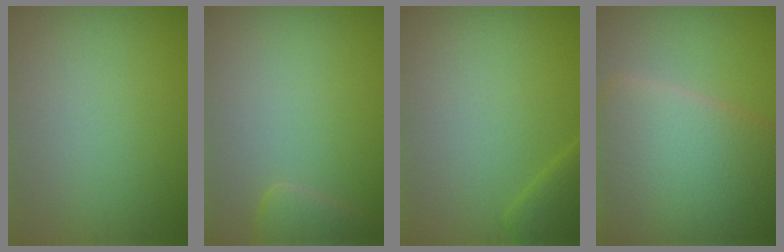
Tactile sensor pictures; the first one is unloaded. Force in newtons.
{"total": 2.0, "press": 2.0, "slide": 0.2}
{"total": 2.3, "press": 2.3, "slide": 0.2}
{"total": 12.8, "press": 12.8, "slide": 0.4}